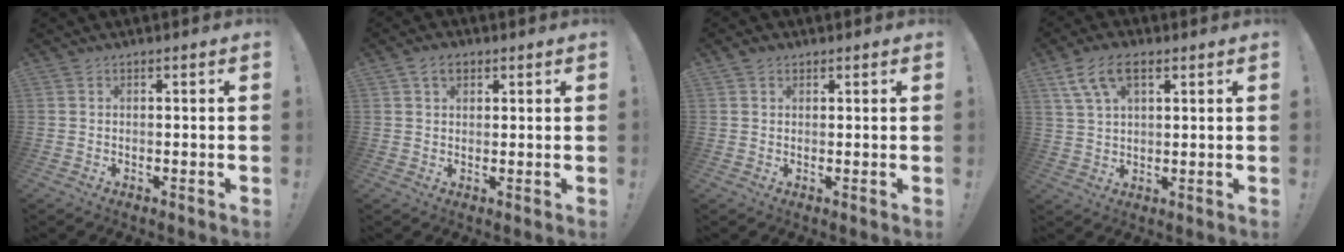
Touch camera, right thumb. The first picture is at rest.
{"total": 4.1, "force": [2.1, 2.7, 2.3], "torque": [-0.041, 0.001, 0.040]}
{"total": 1.6, "force": [1.1, 1.2, 0.4], "torque": [-0.009, 0.001, 0.021]}
{"total": 9.5, "force": [4.7, 4.9, 6.7], "torque": [-0.116, -0.003, 0.091]}